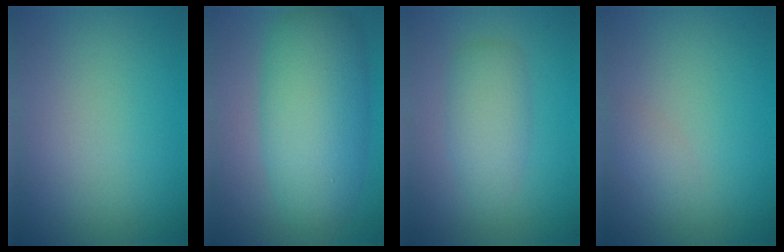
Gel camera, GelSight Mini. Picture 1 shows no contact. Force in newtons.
{"total": 8.5, "press": 8.5, "slide": 0.2}
{"total": 3.0, "press": 3.0, "slide": 0.1}
{"total": 1.0, "press": 1.0, "slide": 0.1}